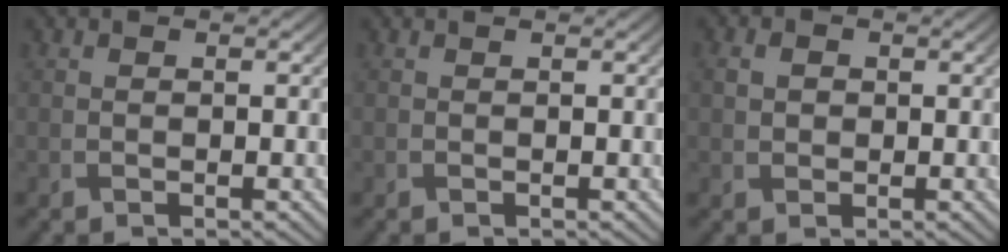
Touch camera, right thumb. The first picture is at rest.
{"total": 0.0}
{"total": 2.0, "force": [0.4, 1.6, 1.0], "torque": [-0.029, 0.000, 0.005]}